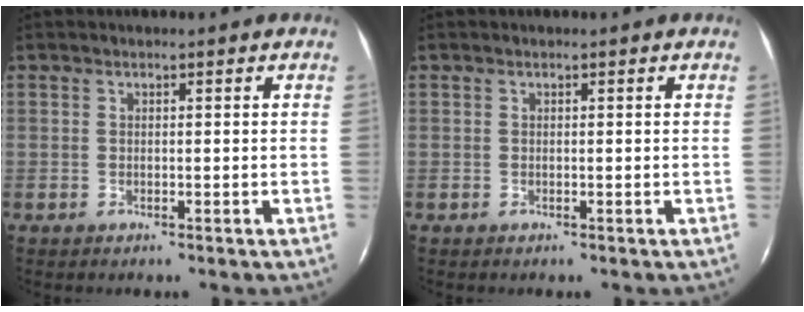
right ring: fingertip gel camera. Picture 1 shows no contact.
{"total": 0.0}